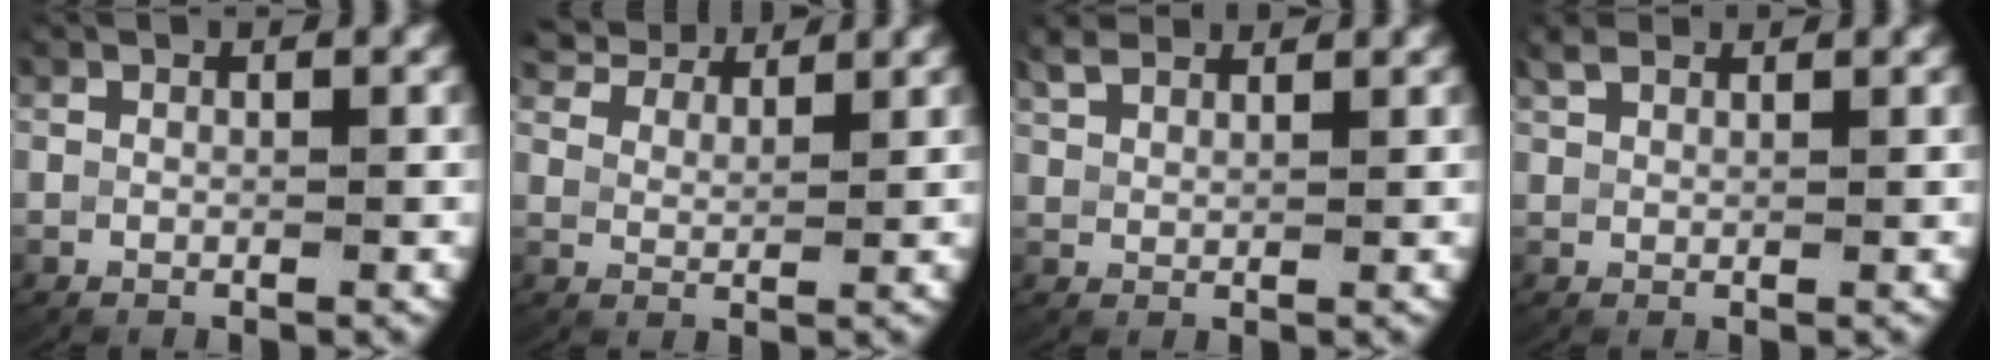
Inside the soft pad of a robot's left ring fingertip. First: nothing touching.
{"total": 5.0, "force": [4.8, 0.7, 1.3], "torque": [-0.024, 0.007, 0.083]}
{"total": 2.3, "force": [2.3, 0.1, 0.5], "torque": [-0.013, 0.001, 0.046]}
{"total": 1.3, "force": [1.3, -0.1, 0.3], "torque": [-0.008, 0.000, 0.029]}